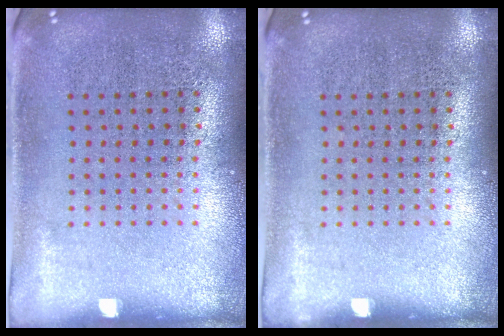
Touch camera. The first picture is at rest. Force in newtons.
{"total": 0.0}